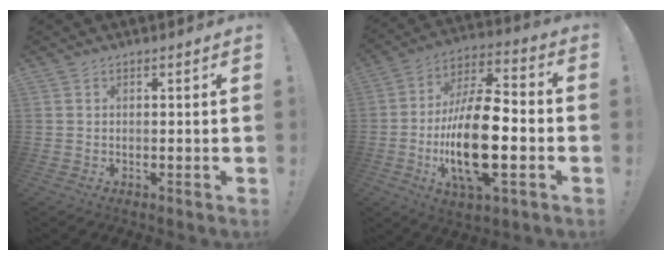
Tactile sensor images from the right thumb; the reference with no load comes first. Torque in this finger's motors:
{"motor_torque": [2.40, 2.61, 0.37, -0.11, 0.28]}